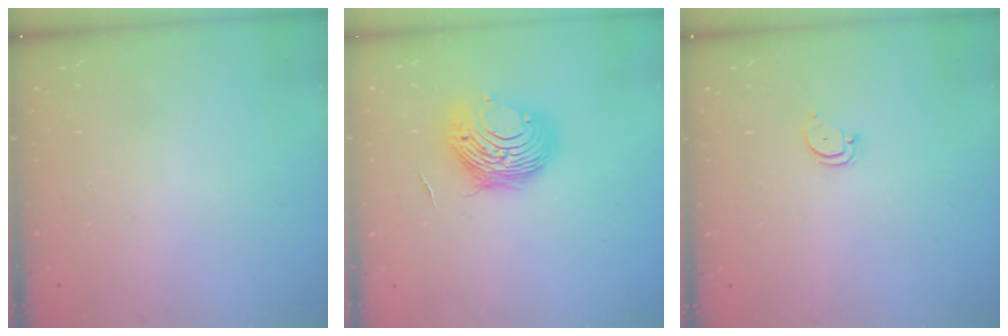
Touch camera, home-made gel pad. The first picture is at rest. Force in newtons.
{"total": 10.7, "press": 10.7, "slide": 0.8}
{"total": 2.3, "press": 2.3, "slide": 0.2}